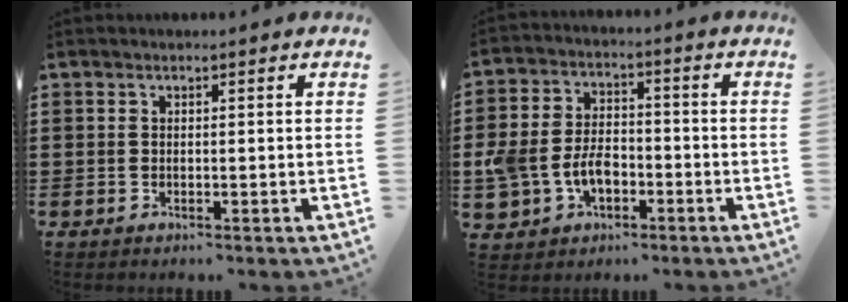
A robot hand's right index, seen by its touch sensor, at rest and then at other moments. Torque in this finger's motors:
{"motor_torque": [0.50, -0.26, 0.57, 0.21]}